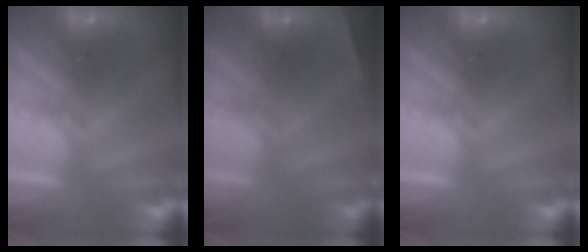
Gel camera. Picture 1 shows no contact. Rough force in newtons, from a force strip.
{"total": 2.0}
{"total": 0.0}